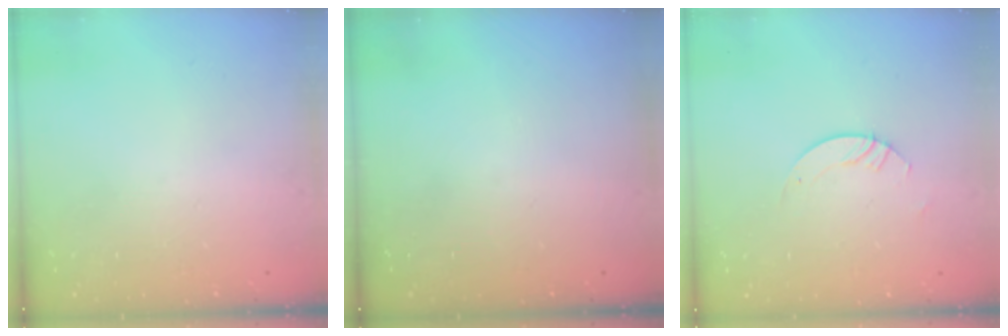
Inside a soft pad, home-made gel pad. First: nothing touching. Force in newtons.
{"total": 0.0}
{"total": 2.1, "press": 2.1, "slide": 0.2}